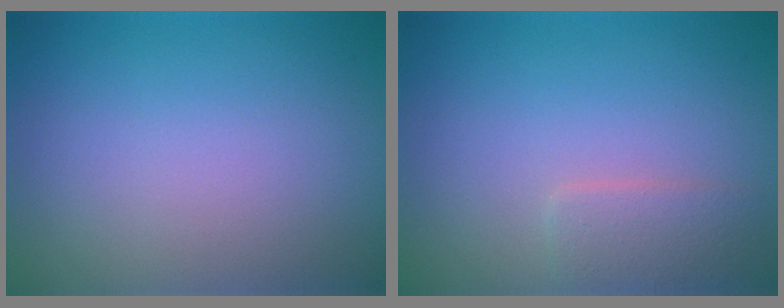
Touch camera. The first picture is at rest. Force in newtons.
{"total": 2.0, "press": 2.0, "slide": 0.1}